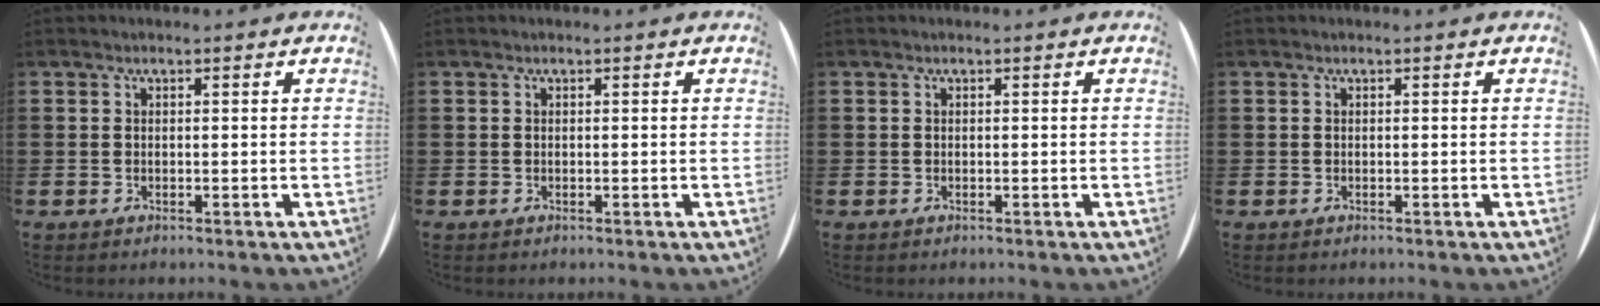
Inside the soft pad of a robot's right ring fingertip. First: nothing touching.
{"total": 0.0}
{"total": 0.0}
{"total": 0.0}